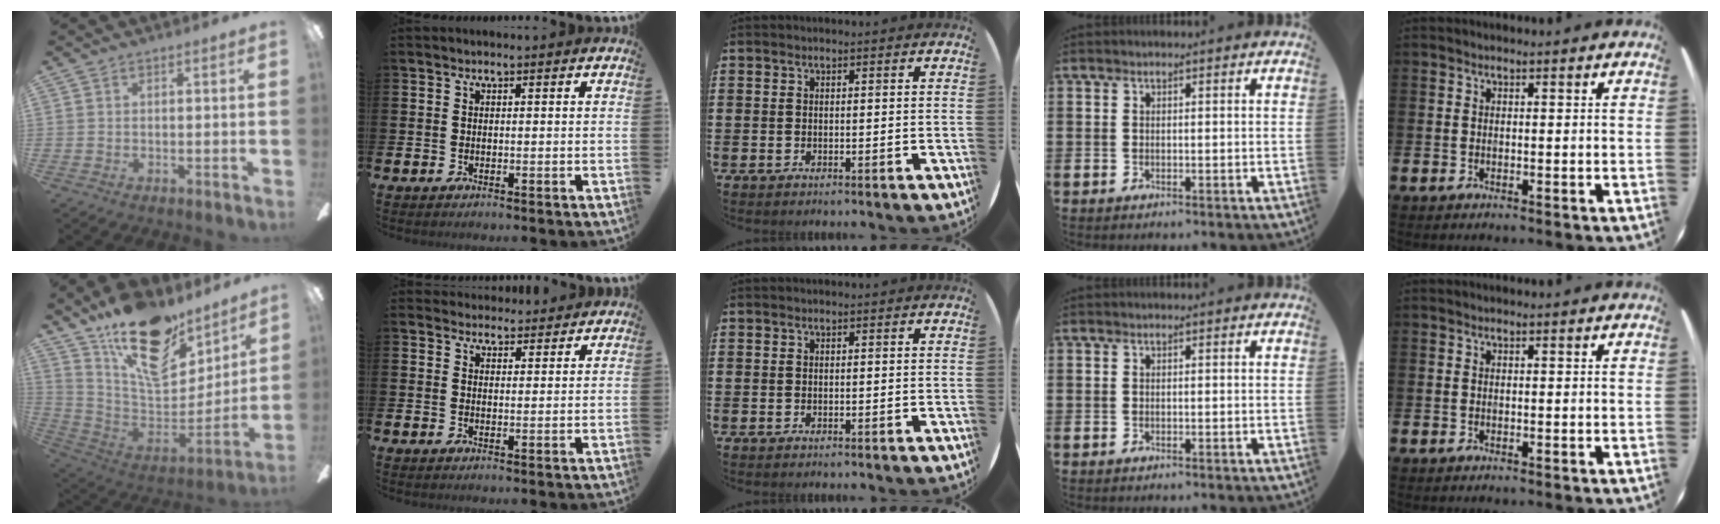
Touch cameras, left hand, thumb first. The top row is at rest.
{"thumb": {"total": 22.8, "force": [14.6, 11.6, 13.0], "torque": [-0.205, -0.094, 0.262]}, "index": {"total": 3.0, "force": [2.9, 0.9, -0.4], "torque": [0.007, -0.017, 0.052]}}